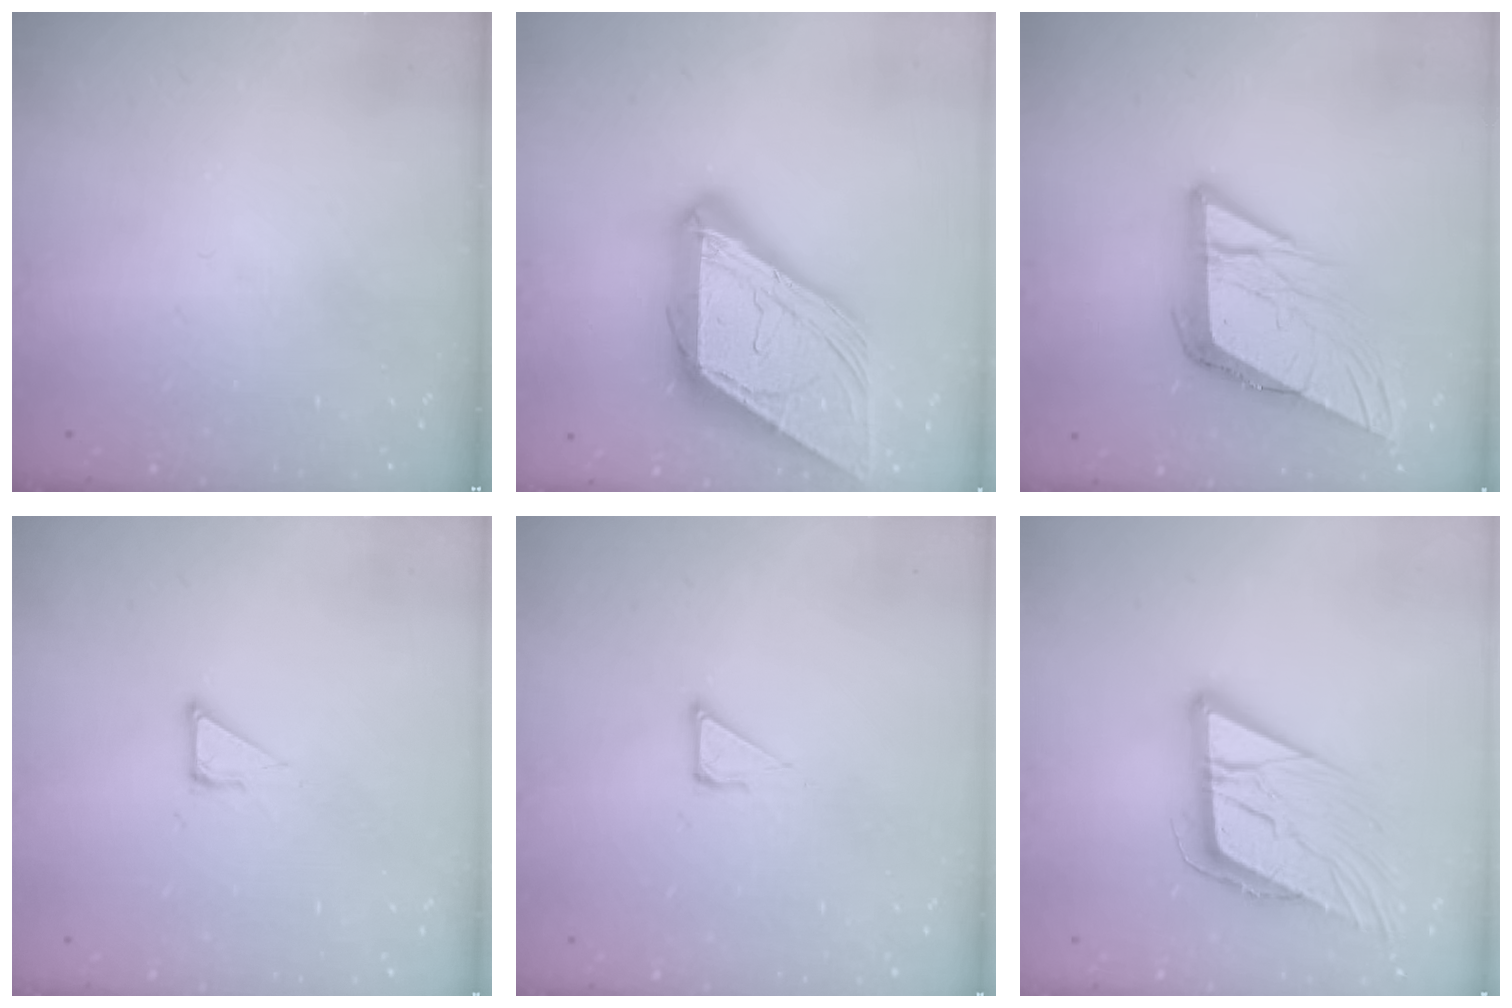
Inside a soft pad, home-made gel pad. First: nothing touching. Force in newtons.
{"total": 24.3, "press": 24.2, "slide": 2.6}
{"total": 13.7, "press": 13.4, "slide": 2.6}
{"total": 1.9, "press": 1.9, "slide": 0.1}
{"total": 3.6, "press": 3.6, "slide": 0.3}
{"total": 15.0, "press": 14.6, "slide": 3.5}